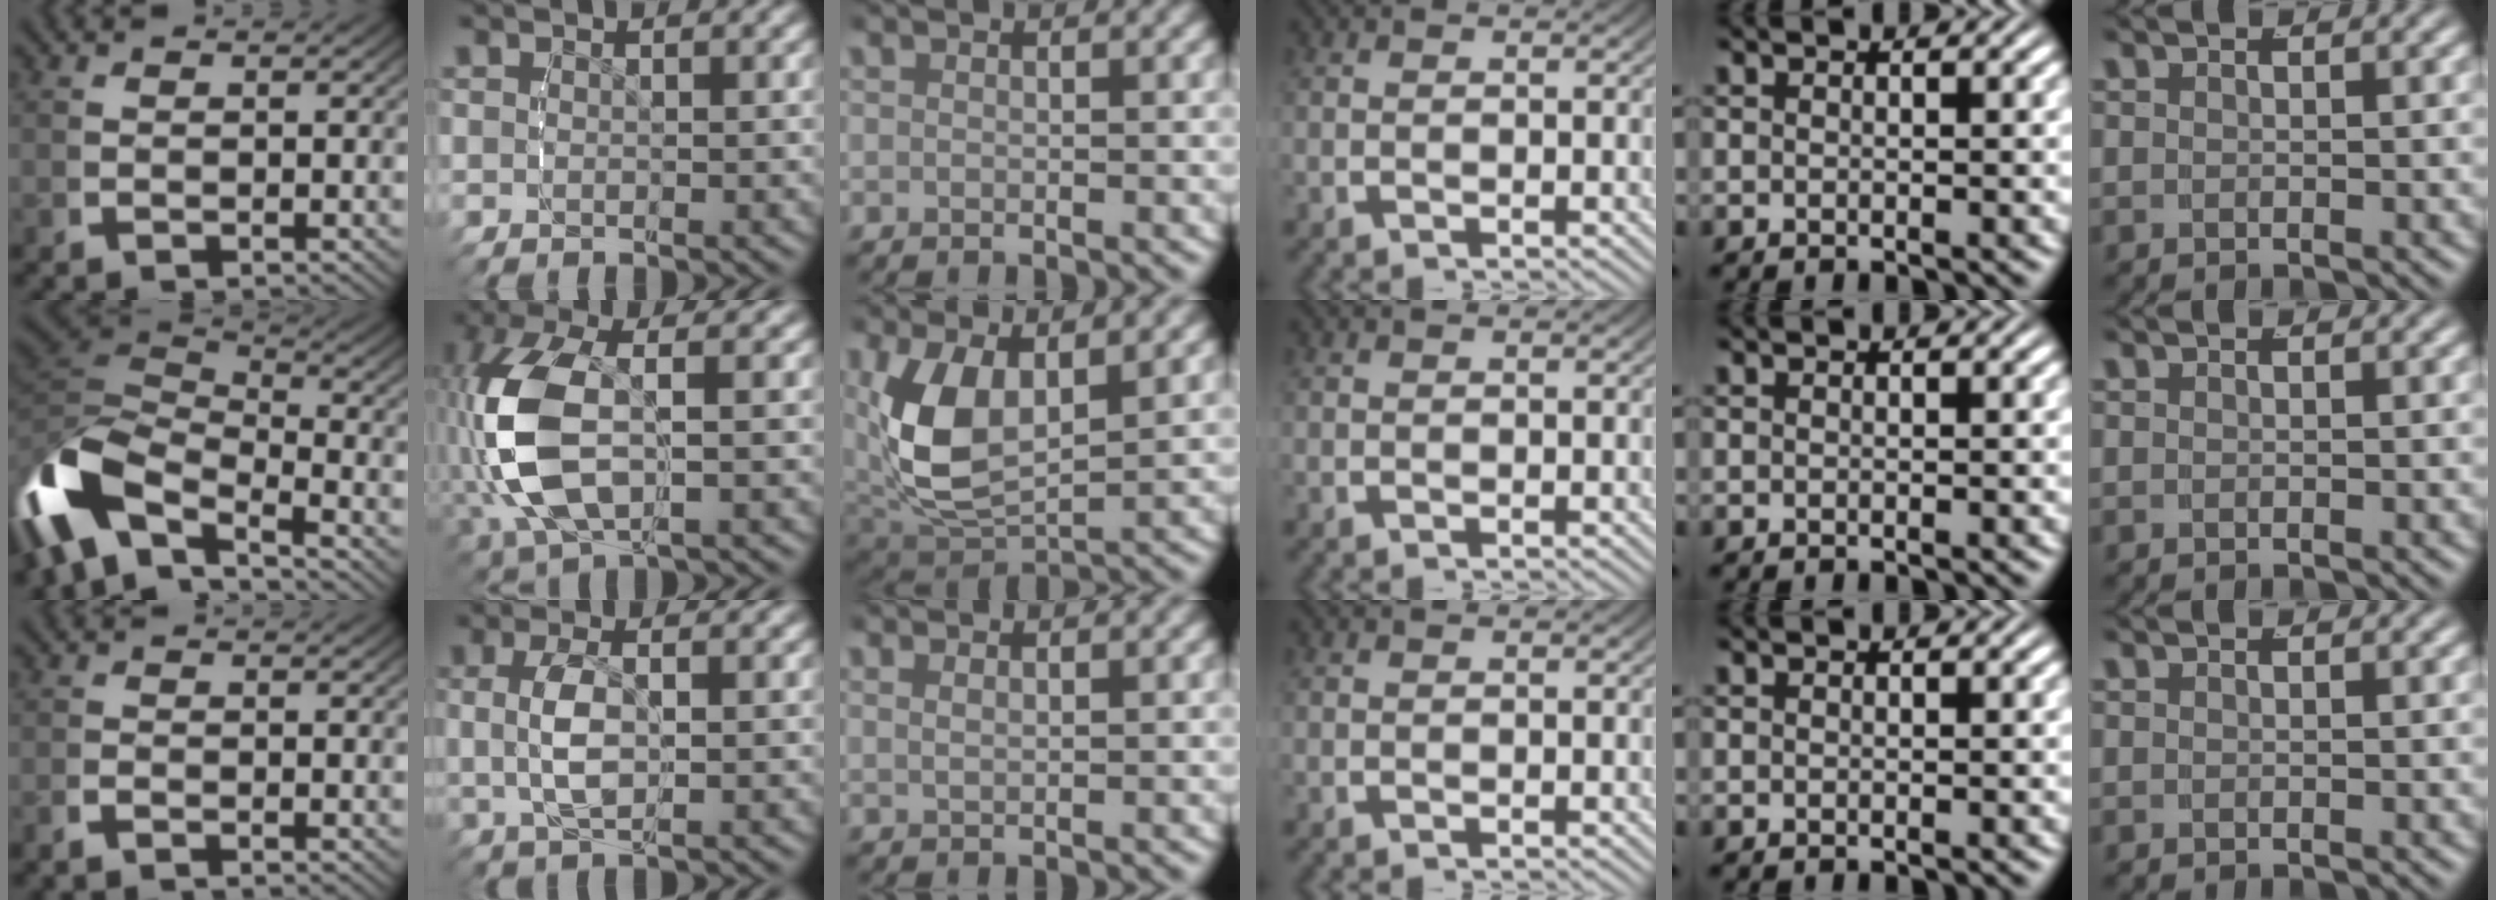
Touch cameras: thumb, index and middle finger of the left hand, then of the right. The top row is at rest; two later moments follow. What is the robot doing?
{"motion": "lift_and_place", "object": "pen"}